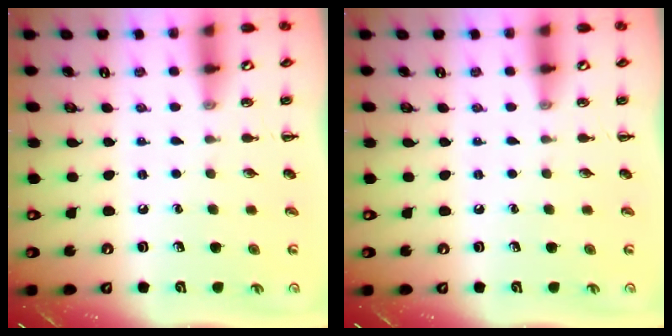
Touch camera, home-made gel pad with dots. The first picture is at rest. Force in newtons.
{"total": 0.0}